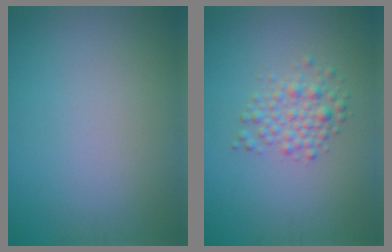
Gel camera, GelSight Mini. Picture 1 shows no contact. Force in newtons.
{"total": 2.6, "press": 2.5, "slide": 0.0}